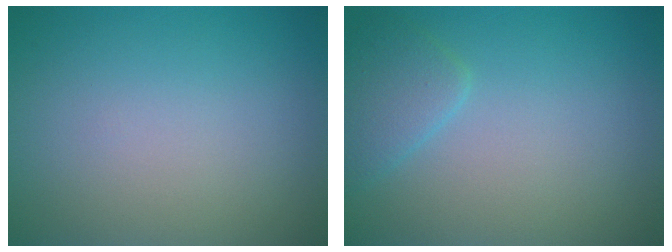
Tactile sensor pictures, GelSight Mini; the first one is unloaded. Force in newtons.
{"total": 2.2, "press": 2.2, "slide": 0.1}